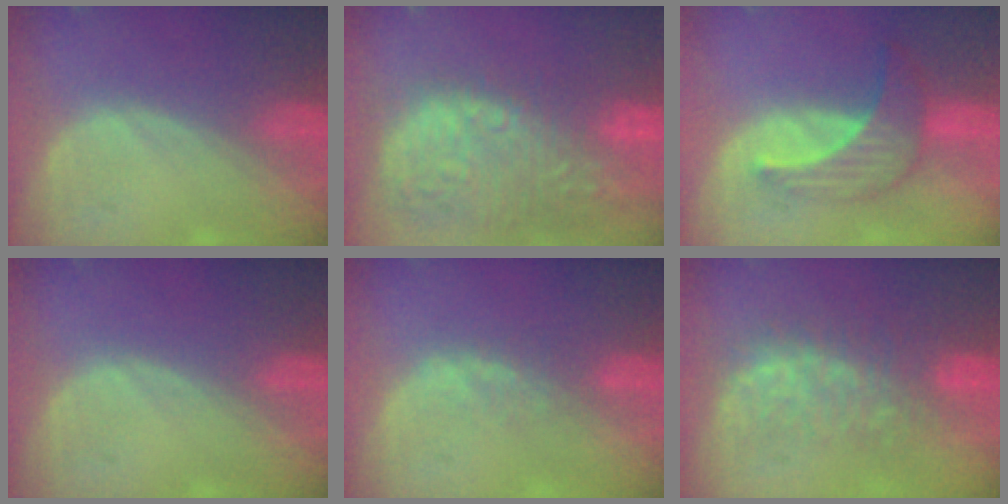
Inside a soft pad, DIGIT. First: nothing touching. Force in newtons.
{"total": 15.5, "press": 12.7, "slide": 8.9}
{"total": 7.3, "press": 6.7, "slide": 3.0}
{"total": 0.0}
{"total": 1.9, "press": 1.8, "slide": 0.5}
{"total": 7.8, "press": 7.6, "slide": 1.4}